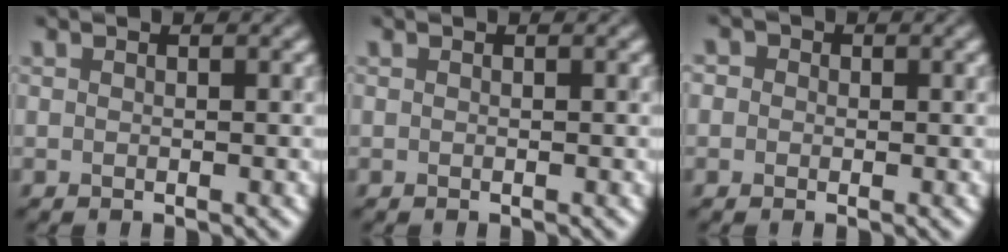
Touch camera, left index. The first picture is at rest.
{"total": 0.0}
{"total": 1.2, "force": [-0.5, -0.1, -1.0], "torque": [0.005, -0.003, 0.004]}